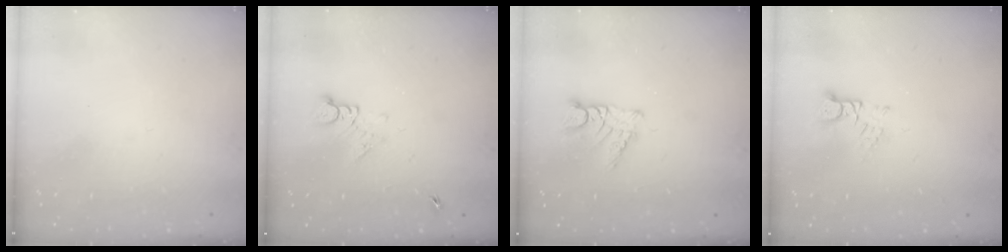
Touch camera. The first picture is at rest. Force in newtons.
{"total": 4.2, "press": 4.1, "slide": 0.5}
{"total": 4.9, "press": 4.8, "slide": 0.4}
{"total": 3.0, "press": 3.0, "slide": 0.4}